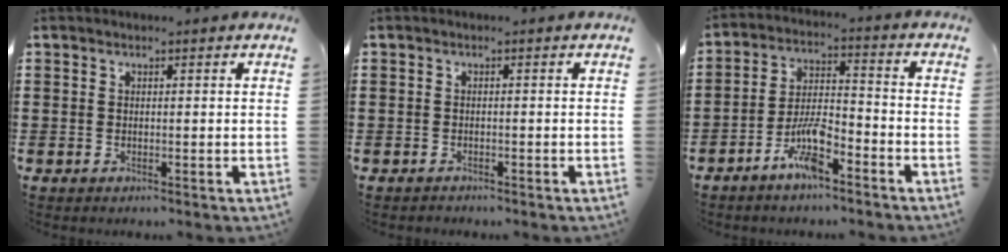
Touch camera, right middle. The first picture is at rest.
{"total": 1.0, "force": [-0.8, 0.5, -0.1], "torque": [0.002, 0.004, -0.019]}
{"total": 7.2, "force": [-4.9, 1.9, 4.9], "torque": [-0.107, 0.003, -0.095]}